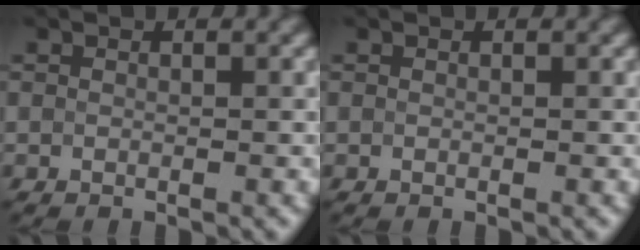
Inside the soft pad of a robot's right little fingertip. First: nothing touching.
{"total": 0.0}